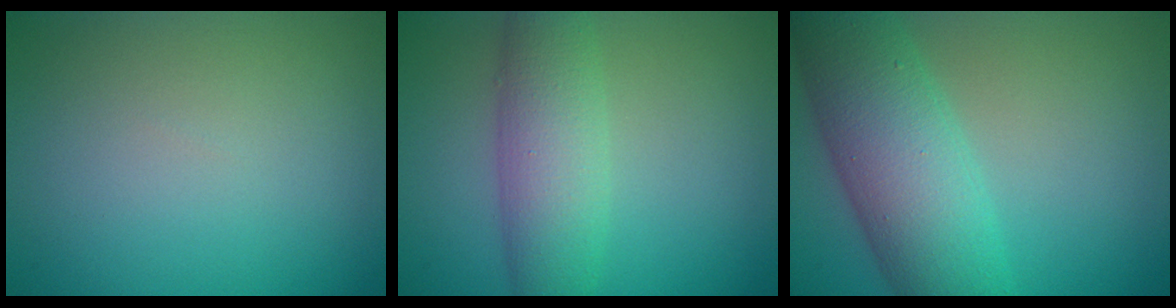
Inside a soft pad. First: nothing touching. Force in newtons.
{"total": 5.2, "press": 5.2, "slide": 0.1}
{"total": 8.6, "press": 8.6, "slide": 0.3}